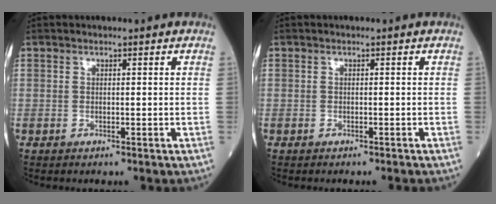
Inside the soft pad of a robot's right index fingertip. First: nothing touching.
{"total": 1.0, "force": [-0.9, -0.2, 0.3], "torque": [-0.004, 0.001, -0.014]}